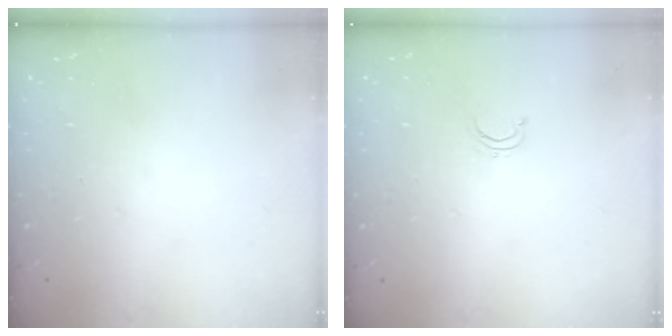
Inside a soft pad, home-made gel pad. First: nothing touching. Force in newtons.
{"total": 2.8, "press": 2.8, "slide": 0.2}